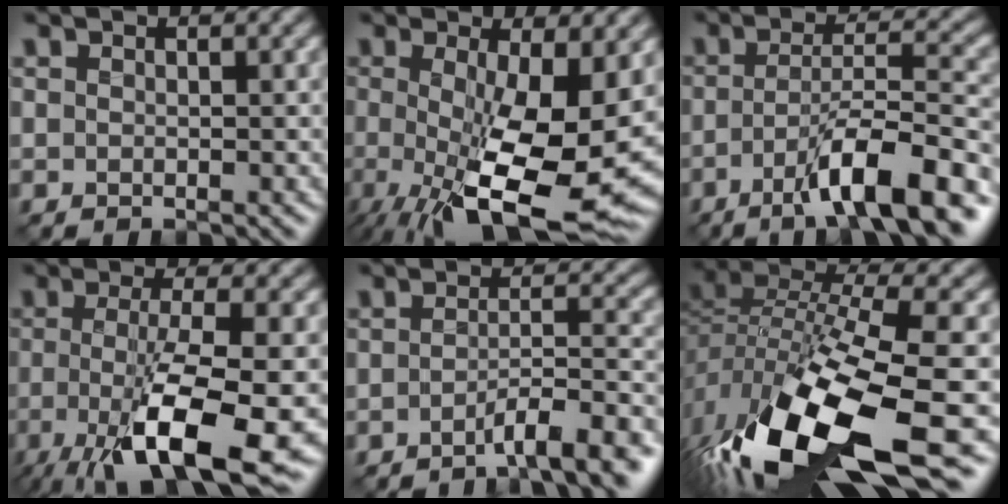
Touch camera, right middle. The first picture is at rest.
{"total": 13.7, "force": [-2.5, 4.4, 12.7], "torque": [-0.200, -0.029, -0.032]}
{"total": 8.9, "force": [-4.7, 1.7, 7.4], "torque": [-0.118, 0.008, -0.082]}
{"total": 10.5, "force": [-3.4, 2.3, 9.6], "torque": [-0.155, -0.019, -0.061]}
{"total": 4.8, "force": [-3.3, 0.7, 3.4], "torque": [-0.049, 0.007, -0.061]}
{"total": 16.2, "force": [-8.1, 5.4, 13.0], "torque": [-0.271, -0.026, -0.134]}